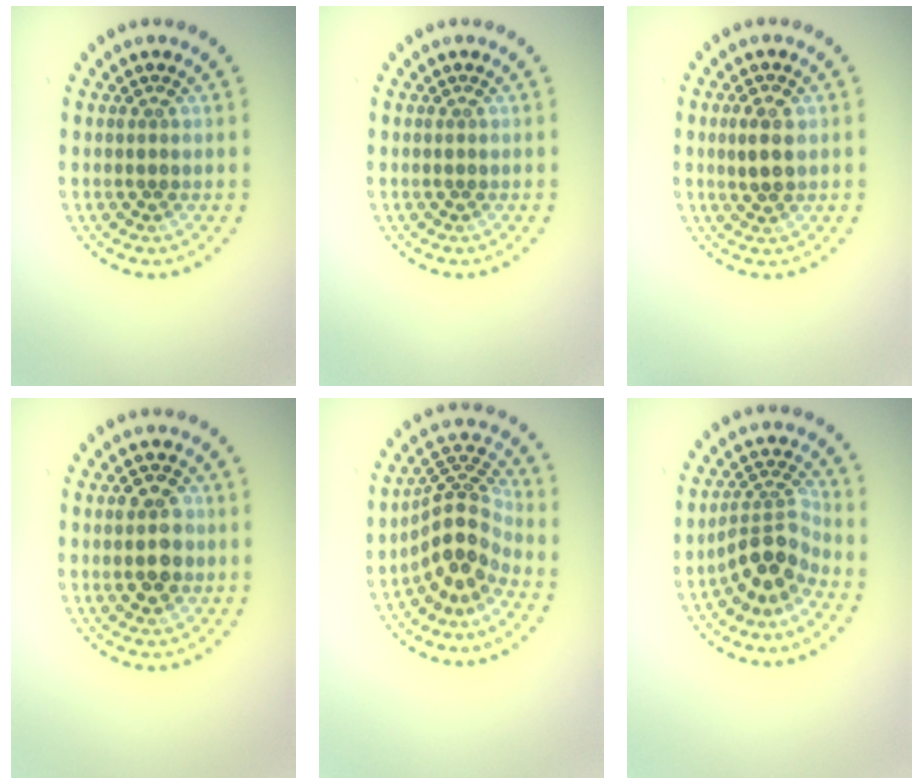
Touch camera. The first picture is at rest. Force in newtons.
{"total": 0.0}
{"total": 2.3, "press": 2.2, "slide": 0.3}
{"total": 3.5, "press": 3.5, "slide": 0.3}
{"total": 4.4, "press": 3.1, "slide": 3.1}
{"total": 3.8, "press": 2.6, "slide": 2.7}